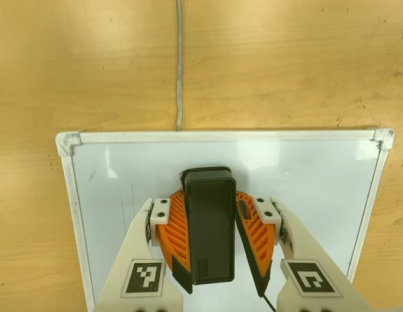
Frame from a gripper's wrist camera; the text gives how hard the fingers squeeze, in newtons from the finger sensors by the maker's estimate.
{"total": 15.5, "left": 17.2, "right": 13.7}